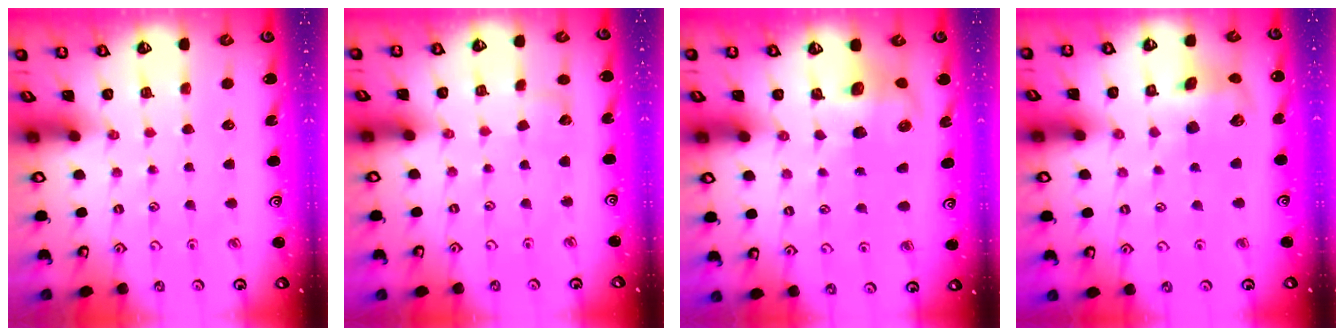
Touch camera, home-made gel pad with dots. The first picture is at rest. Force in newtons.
{"total": 3.3, "press": 3.3, "slide": 0.3}
{"total": 8.6, "press": 8.5, "slide": 1.5}
{"total": 11.4, "press": 11.2, "slide": 2.1}